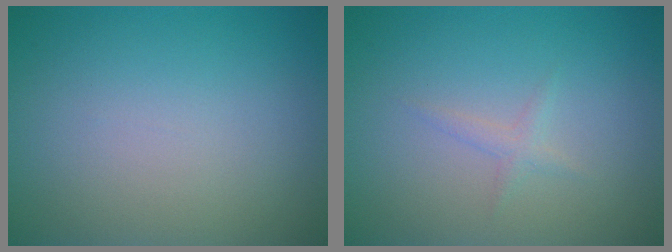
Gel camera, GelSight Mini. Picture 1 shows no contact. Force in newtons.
{"total": 0.5, "press": 0.5, "slide": 0.0}